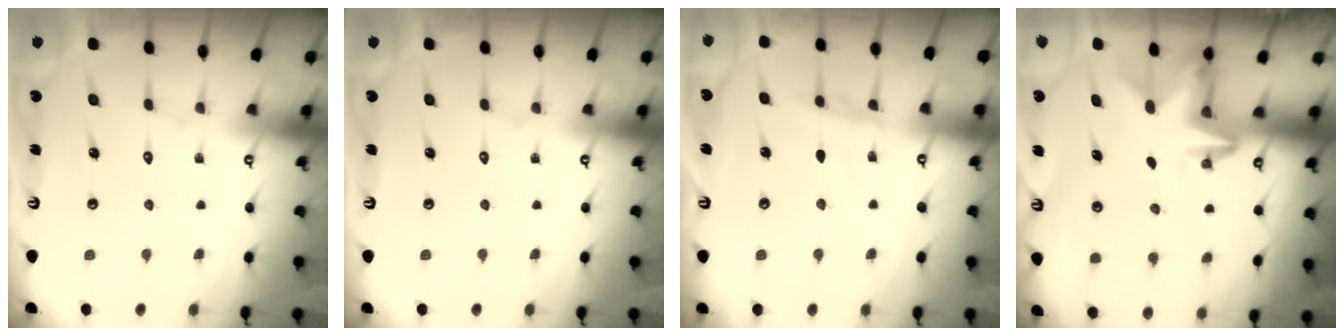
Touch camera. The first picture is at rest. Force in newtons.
{"total": 0.0}
{"total": 5.4, "press": 5.4, "slide": 0.6}
{"total": 3.3, "press": 3.2, "slide": 0.8}